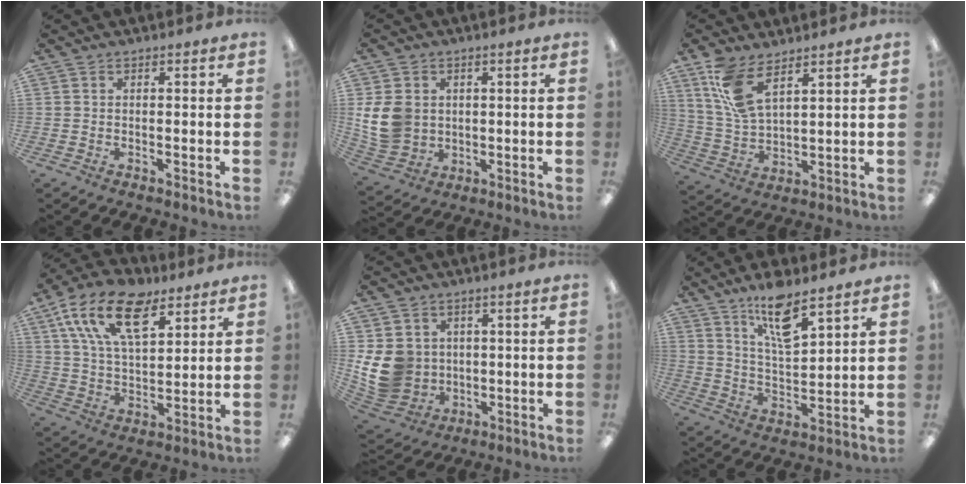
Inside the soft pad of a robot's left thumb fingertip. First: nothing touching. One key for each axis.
{"total": 10.6, "fx": 1.6, "fy": 8.9, "fz": 5.5, "tx": -0.126, "ty": 0.011, "tz": 0.034}
{"total": 11.0, "fx": 6.8, "fy": 4.7, "fz": 7.3, "tx": -0.162, "ty": -0.018, "tz": 0.129}
{"total": 18.4, "fx": 10.5, "fy": 9.4, "fz": 11.8, "tx": -0.218, "ty": -0.034, "tz": 0.192}
{"total": 11.8, "fx": 1.1, "fy": 10.7, "fz": 4.7, "tx": -0.121, "ty": -0.003, "tz": 0.030}
{"total": 11.6, "fx": 8.5, "fy": 3.6, "fz": 7.1, "tx": -0.119, "ty": -0.044, "tz": 0.147}